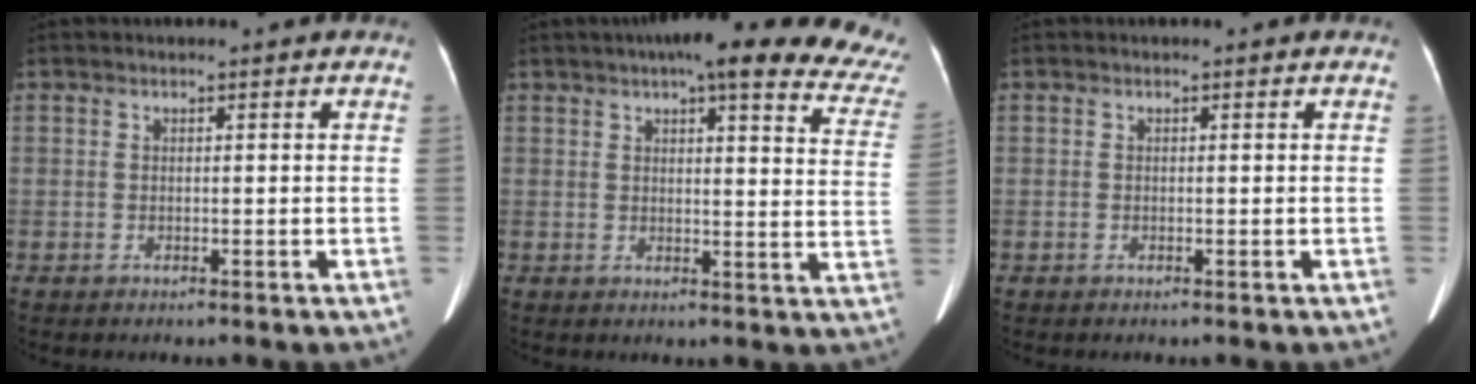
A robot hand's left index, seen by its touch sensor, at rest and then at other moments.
{"total": 22.5, "force": [18.4, 3.4, 12.6], "torque": [-0.151, -0.011, 0.196]}
{"total": 0.0}